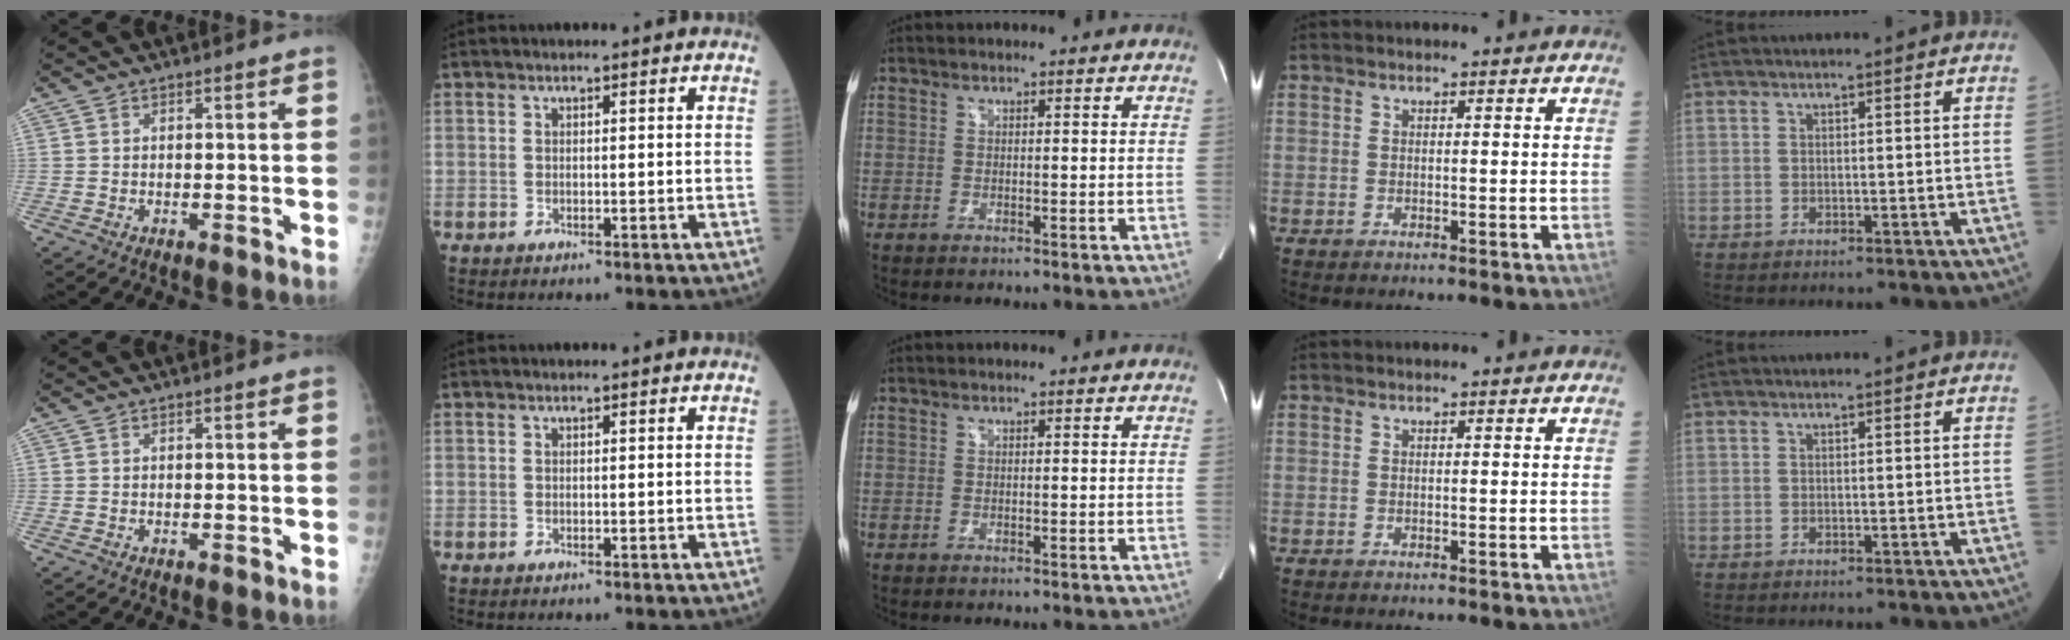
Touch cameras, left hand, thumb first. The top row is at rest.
{}